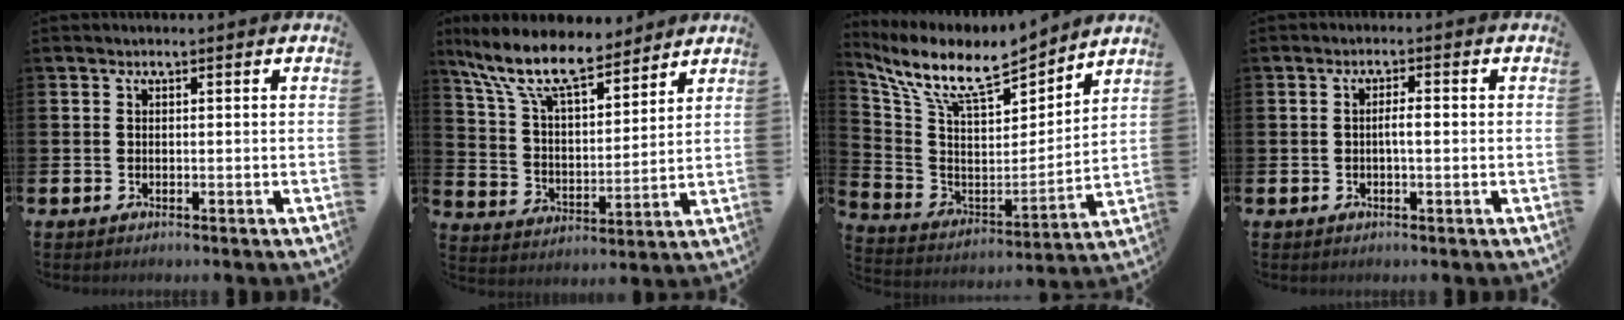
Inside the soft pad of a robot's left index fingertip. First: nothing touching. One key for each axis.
{"total": 11.4, "fx": 9.4, "fy": 3.7, "fz": 5.2, "tx": -0.134, "ty": -0.050, "tz": 0.167}
{"total": 10.8, "fx": 9.4, "fy": 2.7, "fz": 4.6, "tx": -0.129, "ty": -0.063, "tz": 0.163}
{"total": 1.8, "fx": -0.2, "fy": 0.5, "fz": 1.7, "tx": -0.036, "ty": 0.004, "tz": -0.004}